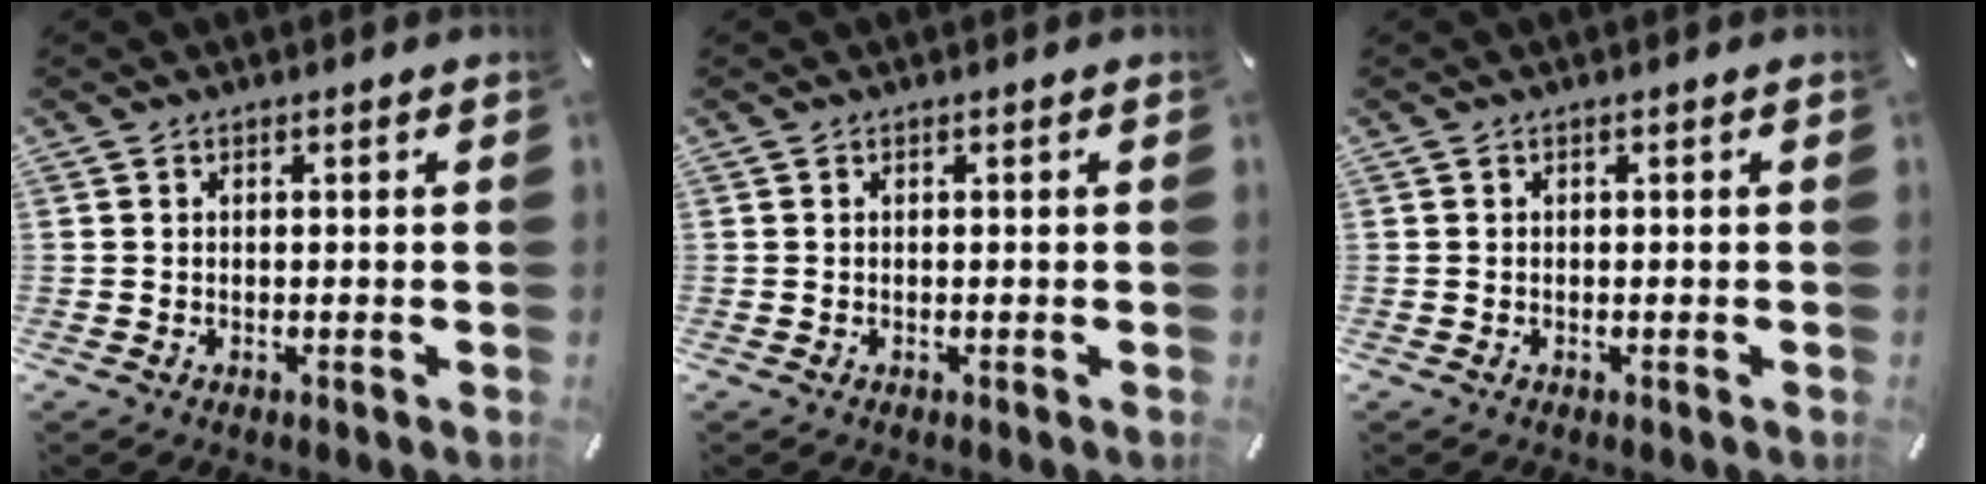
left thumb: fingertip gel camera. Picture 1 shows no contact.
{"total": 0.0}
{"total": 0.0}